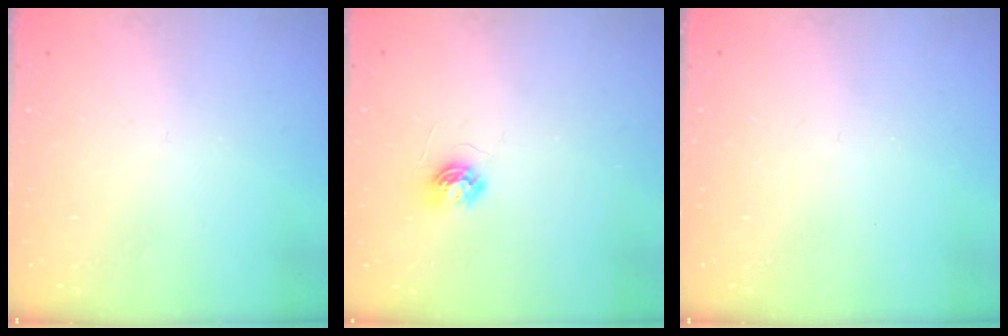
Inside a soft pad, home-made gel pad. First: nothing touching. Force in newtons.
{"total": 5.2, "press": 5.2, "slide": 0.5}
{"total": 0.0}